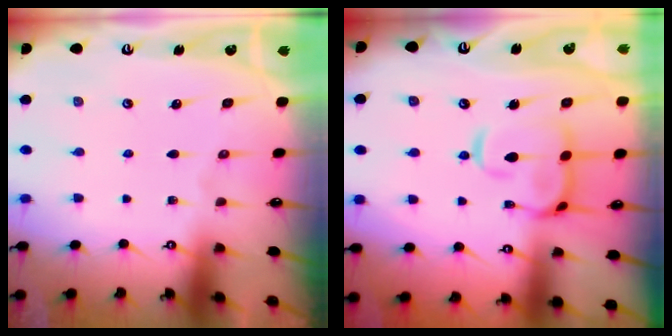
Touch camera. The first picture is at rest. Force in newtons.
{"total": 8.9, "press": 8.8, "slide": 1.7}